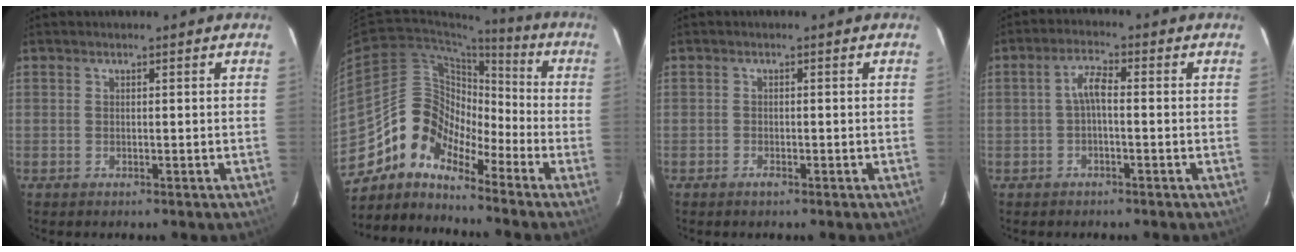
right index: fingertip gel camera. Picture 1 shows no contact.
{"total": 11.4, "force": [-8.0, 7.0, 4.1], "torque": [-0.068, 0.029, -0.173]}
{"total": 1.0, "force": [-0.8, 0.4, 0.5], "torque": [-0.010, -0.001, -0.017]}
{"total": 3.3, "force": [-0.6, 0.9, 3.1], "torque": [-0.064, 0.012, -0.013]}